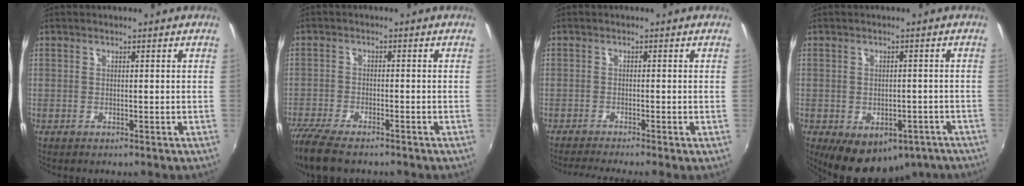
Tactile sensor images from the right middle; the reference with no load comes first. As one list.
[{"total": 11.2, "force": [-9.0, 2.9, 5.9], "torque": [-0.148, -0.044, -0.165]}, {"total": 4.1, "force": [-3.3, -0.8, 2.2], "torque": [-0.049, -0.013, -0.059]}, {"total": 14.0, "force": [-8.5, 8.2, 7.5], "torque": [-0.140, -0.012, -0.093]}]